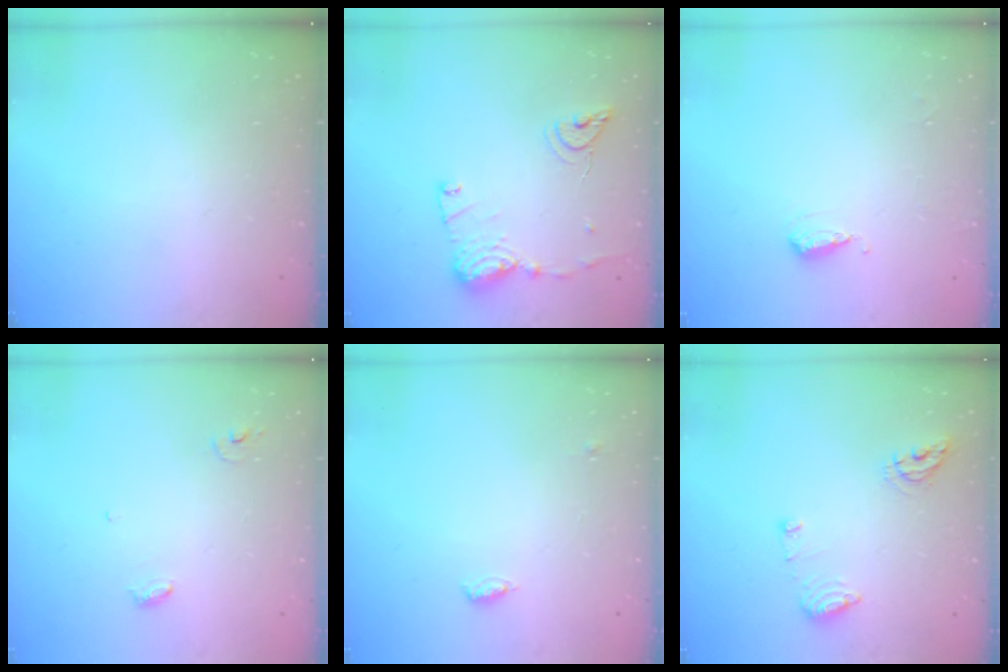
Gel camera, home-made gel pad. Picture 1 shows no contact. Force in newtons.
{"total": 12.7, "press": 12.6, "slide": 1.4}
{"total": 5.2, "press": 5.1, "slide": 0.9}
{"total": 3.8, "press": 3.8, "slide": 0.3}
{"total": 4.5, "press": 4.3, "slide": 1.2}
{"total": 8.1, "press": 8.1, "slide": 0.9}